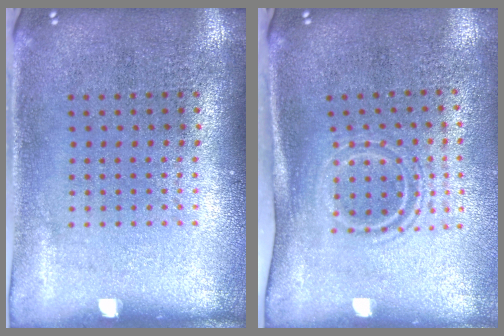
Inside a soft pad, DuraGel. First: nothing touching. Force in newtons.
{"total": 1.6, "press": 1.0, "slide": 1.2}